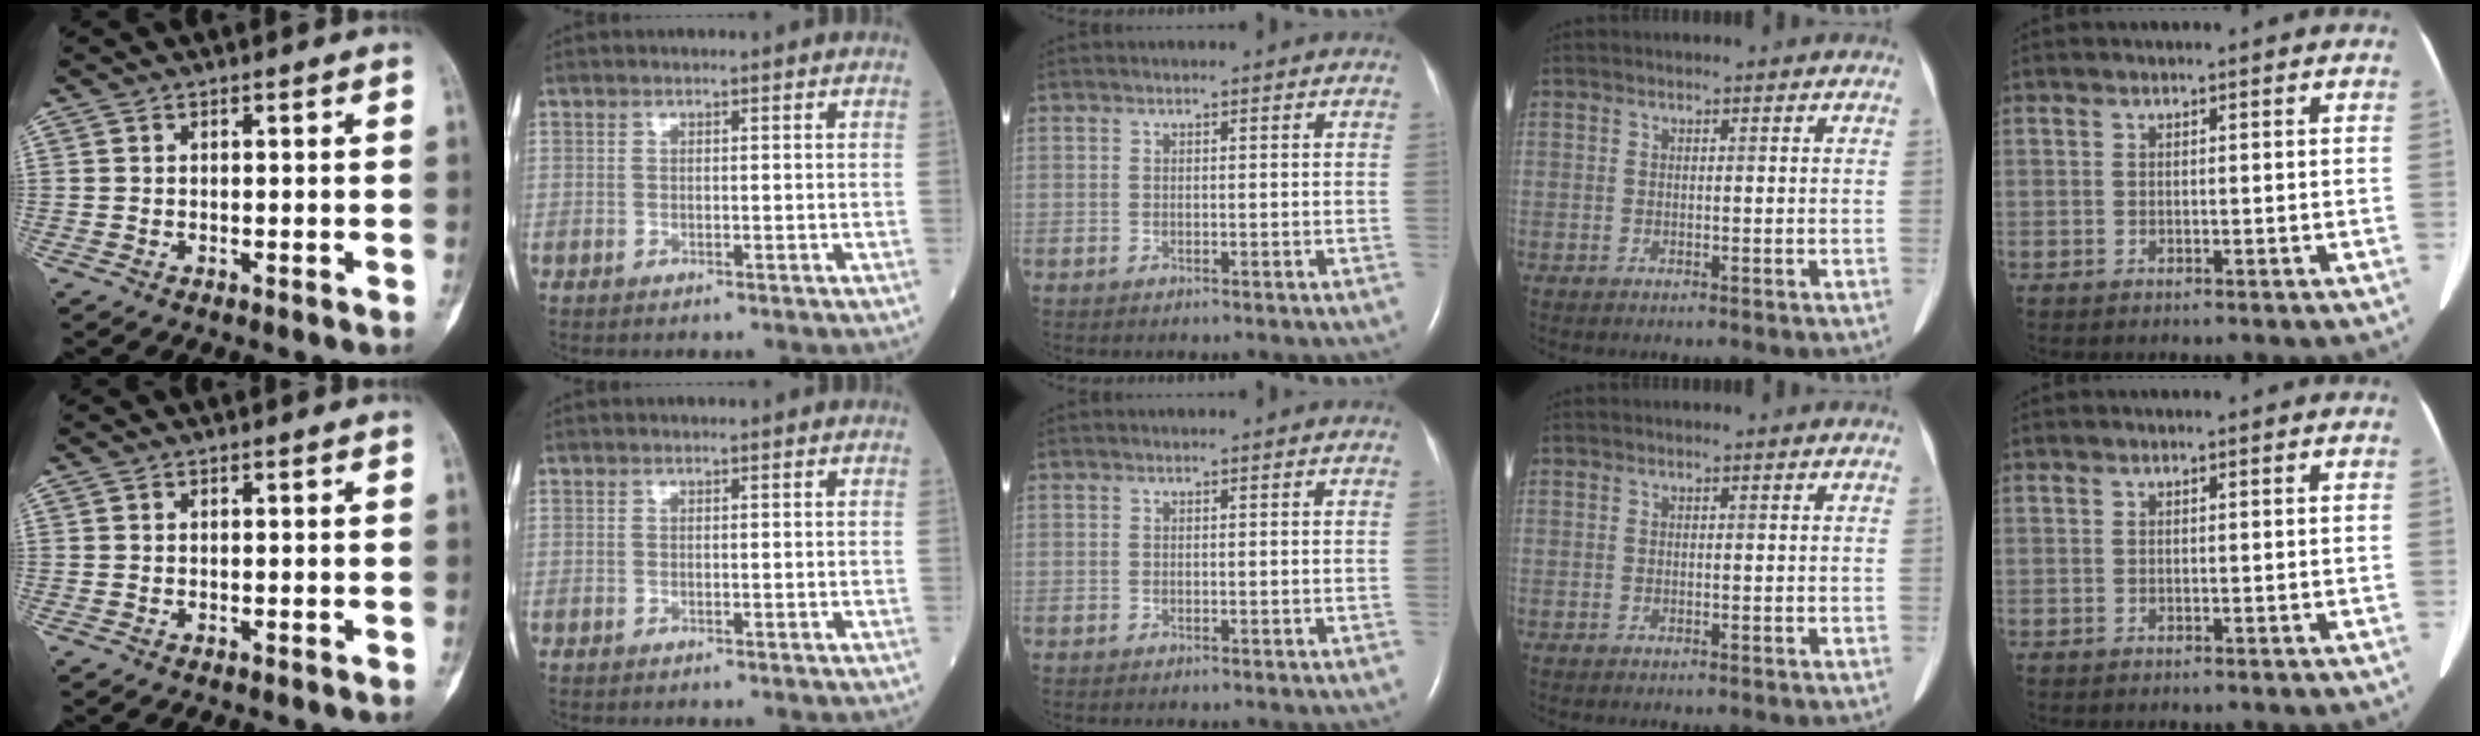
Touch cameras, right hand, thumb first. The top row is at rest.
{}